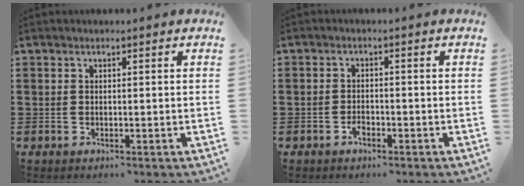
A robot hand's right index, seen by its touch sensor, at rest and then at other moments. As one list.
[{"total": 1.6, "force": [-1.2, 0.7, 0.9], "torque": [-0.019, -0.002, -0.022]}]